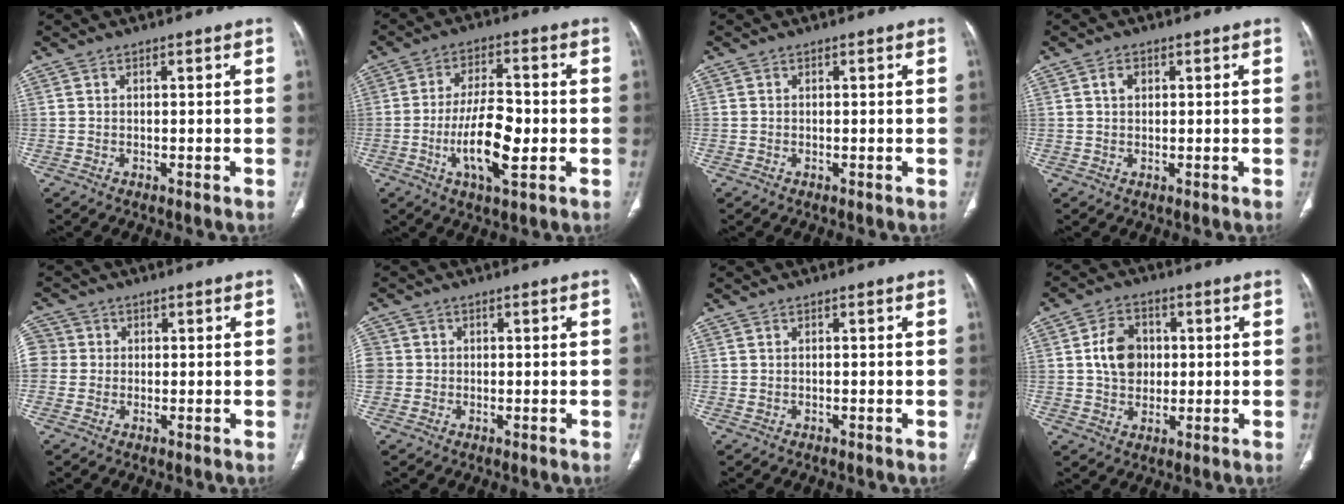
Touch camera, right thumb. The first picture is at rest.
{"total": 11.2, "force": [-2.3, 4.1, 10.1], "torque": [-0.178, 0.008, -0.041]}
{"total": 0.0}
{"total": 1.9, "force": [0.6, 1.4, 1.2], "torque": [-0.016, 0.002, 0.009]}
{"total": 6.8, "force": [0.4, 6.4, 2.1], "torque": [-0.045, 0.020, 0.007]}
{"total": 6.2, "force": [0.1, 5.9, 2.1], "torque": [-0.054, 0.017, 0.006]}
{"total": 0.0}
{"total": 8.4, "force": [0.9, 6.6, 5.1], "torque": [-0.064, 0.004, 0.012]}